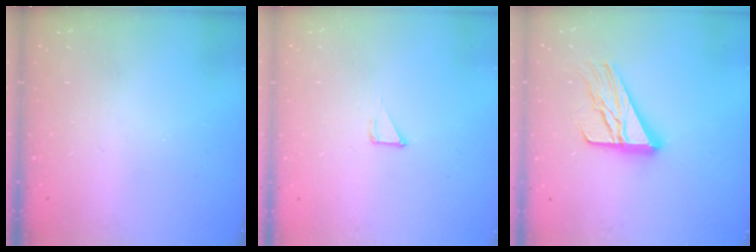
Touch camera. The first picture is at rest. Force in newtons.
{"total": 2.1, "press": 2.1, "slide": 0.1}
{"total": 16.5, "press": 16.5, "slide": 1.6}